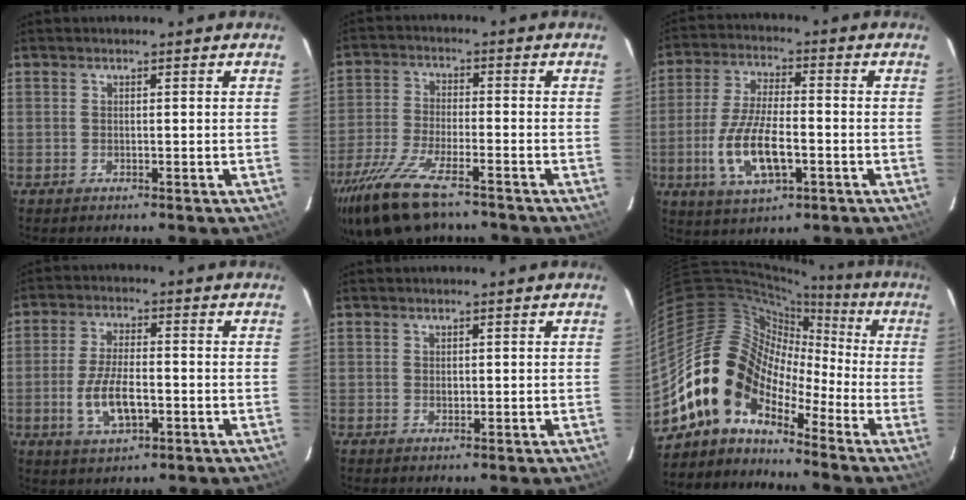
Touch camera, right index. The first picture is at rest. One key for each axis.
{"total": 15.6, "fx": -11.4, "fy": 4.7, "fz": 9.5, "tx": -0.215, "ty": -0.045, "tz": -0.212}
{"total": 12.4, "fx": -3.7, "fy": 4.8, "fz": 10.8, "tx": -0.225, "ty": -0.007, "tz": -0.065}
{"total": 8.6, "fx": -2.4, "fy": 3.6, "fz": 7.4, "tx": -0.152, "ty": -0.005, "tz": -0.041}
{"total": 0.7, "fx": 0.4, "fy": 0.6, "fz": 0.2, "tx": -0.002, "ty": 0.004, "tz": 0.007}
{"total": 12.7, "fx": -8.3, "fy": 8.2, "fz": 5.2, "tx": -0.094, "ty": 0.031, "tz": -0.176}